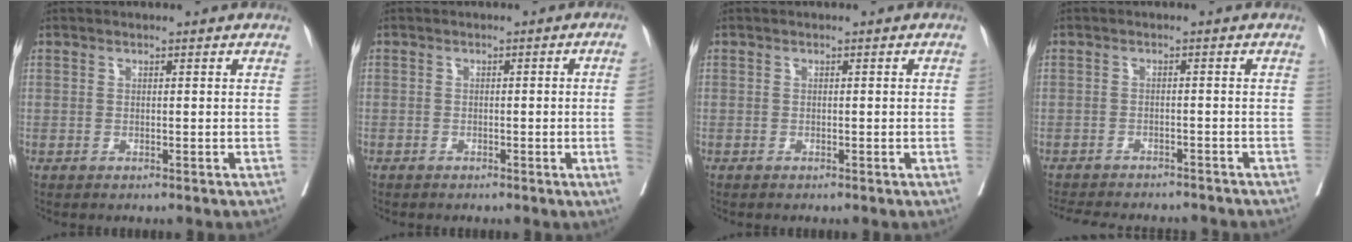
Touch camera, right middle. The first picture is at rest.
{"total": 2.6, "force": [-0.7, -0.5, 2.5], "torque": [-0.028, 0.001, -0.013]}
{"total": 0.0}
{"total": 12.0, "force": [-10.9, 3.6, 3.7], "torque": [-0.070, 0.001, -0.139]}